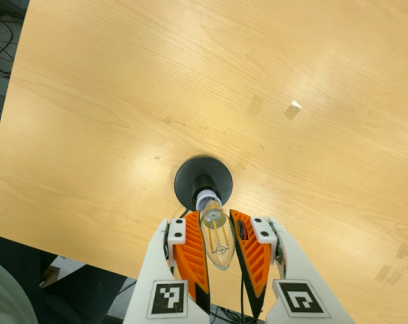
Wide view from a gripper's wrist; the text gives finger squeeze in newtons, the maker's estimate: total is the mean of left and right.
{"total": 19.1, "left": 21.4, "right": 16.7}